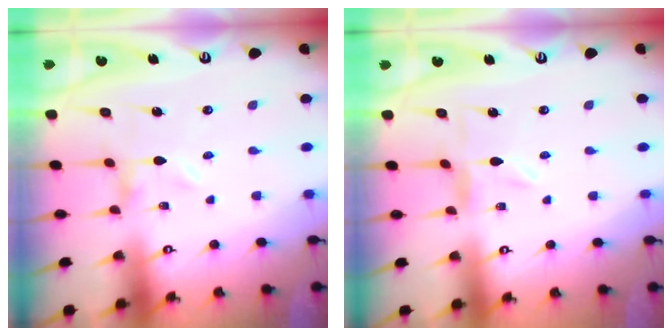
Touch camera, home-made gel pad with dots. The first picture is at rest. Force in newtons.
{"total": 0.0}